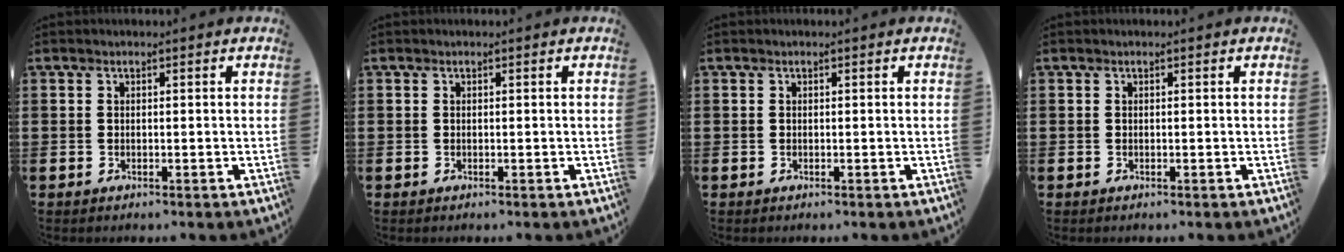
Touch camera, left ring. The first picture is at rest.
{"total": 0.0}
{"total": 0.0}
{"total": 0.0}